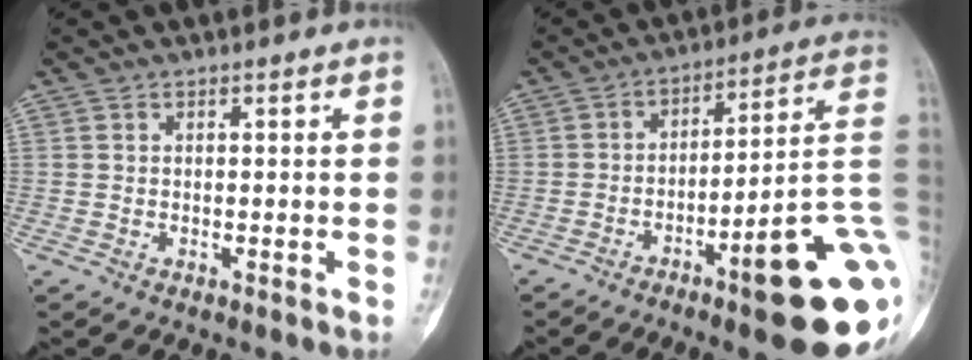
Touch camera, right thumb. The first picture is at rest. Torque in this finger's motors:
{"motor_torque": [3.43, 1.41, 1.34, -1.43, 0.46]}